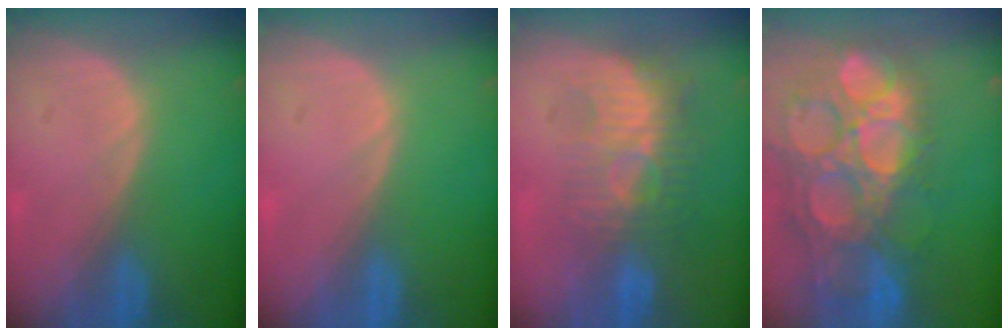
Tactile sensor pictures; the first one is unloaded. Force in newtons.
{"total": 0.0}
{"total": 8.7, "press": 8.0, "slide": 3.4}
{"total": 15.7, "press": 13.0, "slide": 8.8}